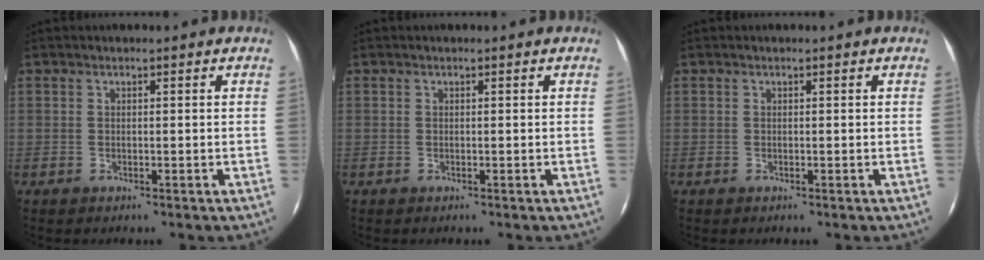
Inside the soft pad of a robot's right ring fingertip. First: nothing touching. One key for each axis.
{"total": 0.0}
{"total": 0.0}